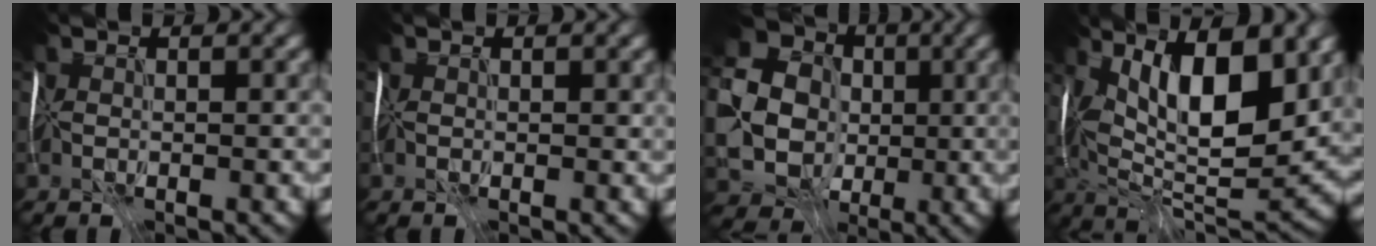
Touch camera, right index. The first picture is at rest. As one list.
[{"total": 0.6, "force": [0.4, 0.4, 0.3], "torque": [-0.004, -0.002, 0.008]}, {"total": 12.5, "force": [0.5, 11.1, 5.7], "torque": [-0.148, 0.016, -0.005]}, {"total": 12.8, "force": [4.5, 4.0, 11.3], "torque": [-0.188, 0.004, 0.076]}]